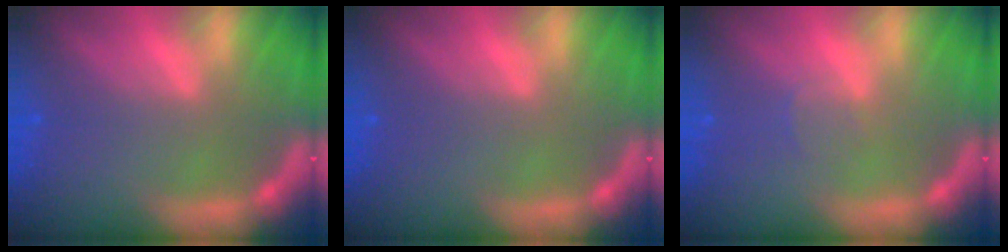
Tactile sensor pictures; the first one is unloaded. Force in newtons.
{"total": 0.0}
{"total": 1.0}